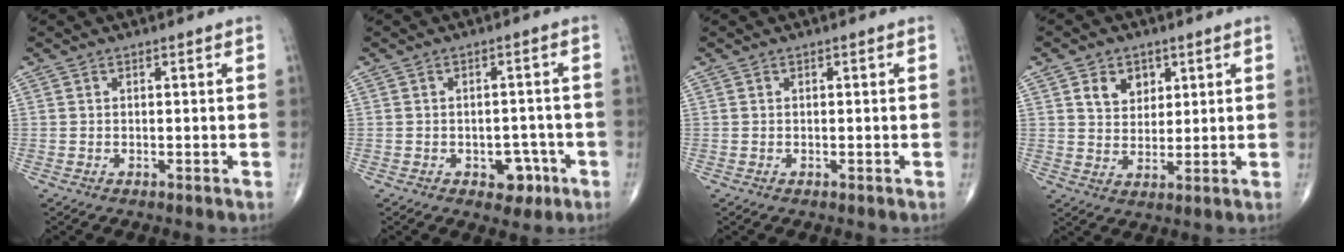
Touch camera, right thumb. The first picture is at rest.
{"total": 4.9, "force": [-2.2, 3.3, 2.9], "torque": [-0.008, 0.016, -0.025]}
{"total": 0.0}
{"total": 6.1, "force": [2.7, 4.6, 2.9], "torque": [-0.022, -0.015, 0.049]}